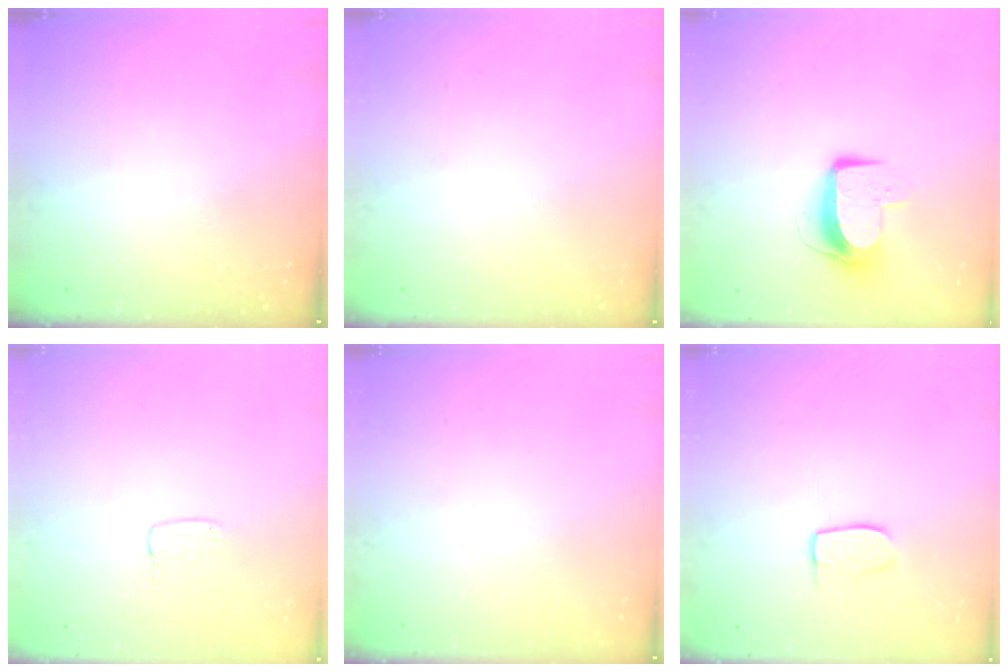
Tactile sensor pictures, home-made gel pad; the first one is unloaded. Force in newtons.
{"total": 0.0}
{"total": 9.6, "press": 9.6, "slide": 0.7}
{"total": 3.2, "press": 3.2, "slide": 0.2}
{"total": 0.0}
{"total": 6.0, "press": 6.0, "slide": 0.3}